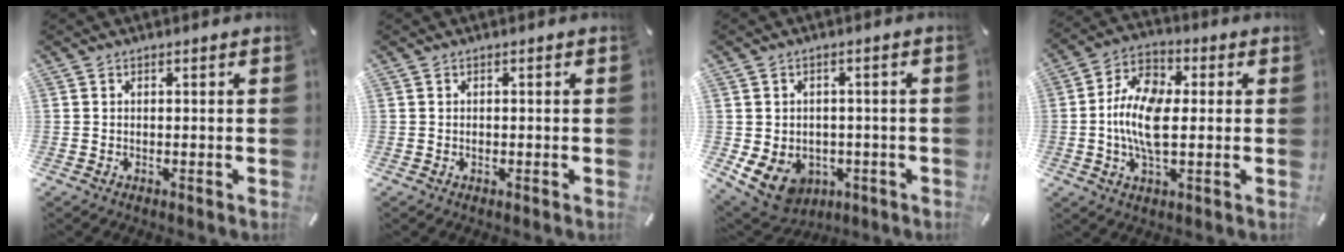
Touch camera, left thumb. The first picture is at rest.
{"total": 0.5, "force": [-0.2, 0.4, 0.3], "torque": [-0.006, 0.002, -0.005]}
{"total": 8.4, "force": [-2.8, 6.8, 3.9], "torque": [-0.097, 0.001, -0.050]}
{"total": 12.1, "force": [-0.8, 6.5, 10.1], "torque": [-0.221, 0.004, -0.015]}